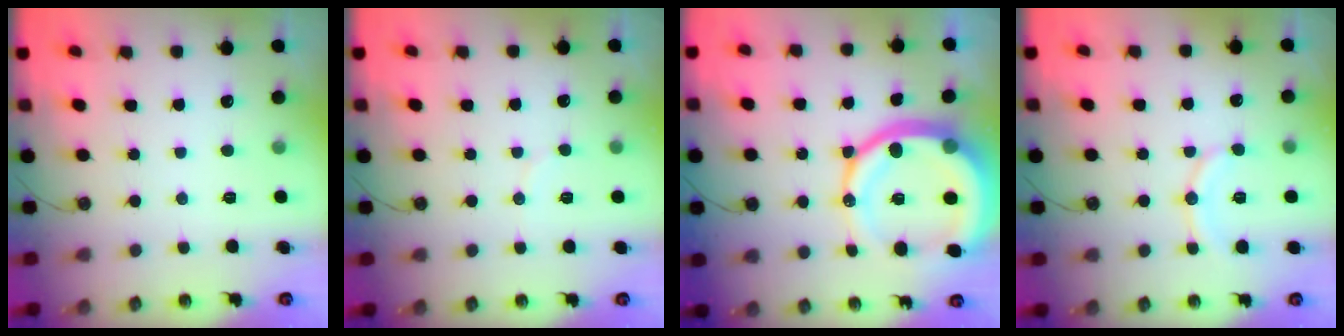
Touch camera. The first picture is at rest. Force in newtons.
{"total": 2.9, "press": 2.9, "slide": 0.3}
{"total": 22.5, "press": 22.4, "slide": 2.6}
{"total": 9.4, "press": 9.3, "slide": 1.0}